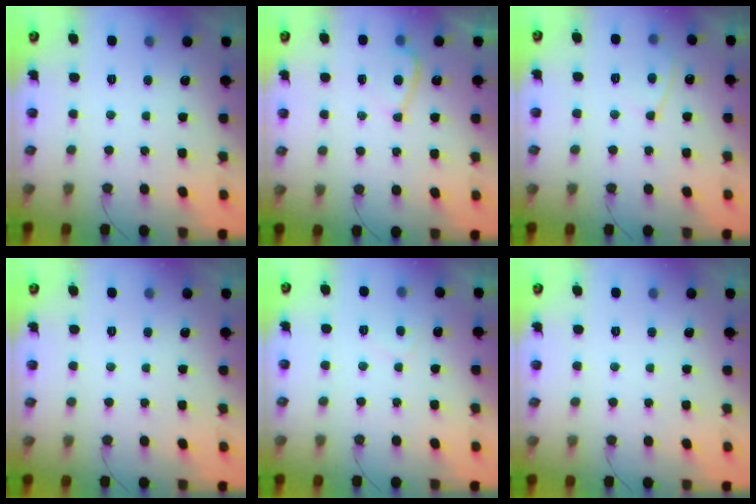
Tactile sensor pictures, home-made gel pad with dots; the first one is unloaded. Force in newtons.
{"total": 5.0, "press": 4.8, "slide": 1.2}
{"total": 4.2, "press": 4.1, "slide": 0.4}
{"total": 0.0}
{"total": 2.8, "press": 2.7, "slide": 0.6}
{"total": 0.0}